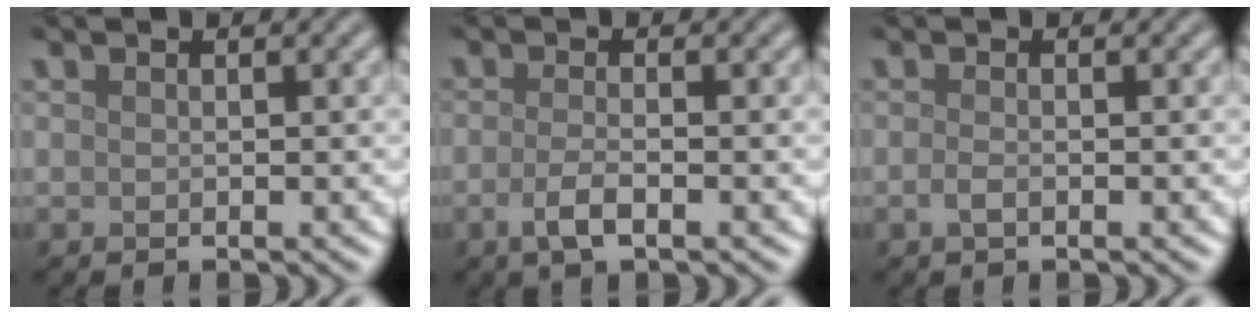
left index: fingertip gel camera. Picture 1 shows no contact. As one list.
[{"total": 2.3, "force": [-0.9, 0.7, 2.0], "torque": [-0.042, 0.000, -0.023]}, {"total": 1.0, "force": [-0.4, 0.3, 0.8], "torque": [-0.020, -0.002, -0.010]}]